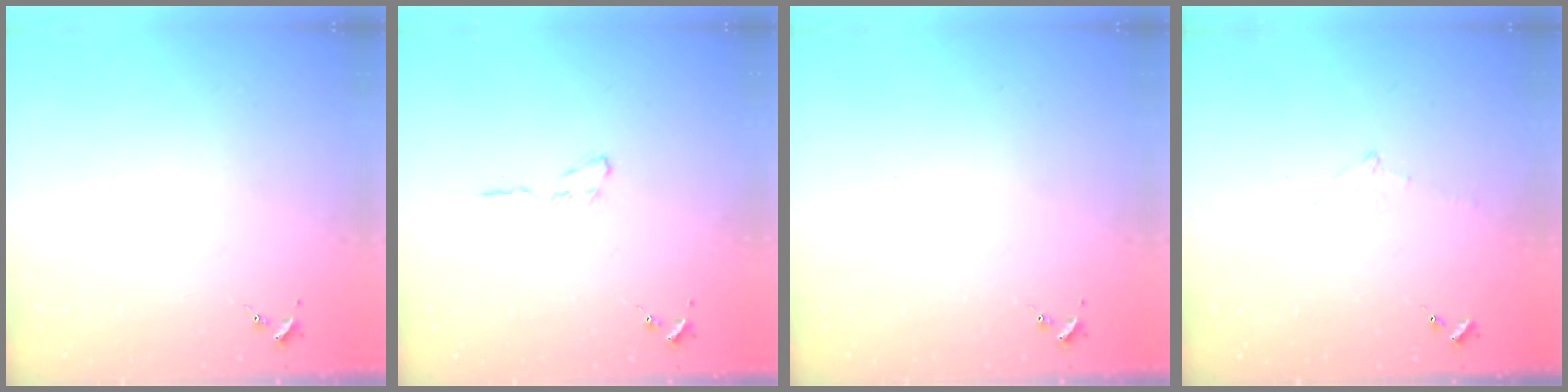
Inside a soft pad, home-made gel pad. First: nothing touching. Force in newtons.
{"total": 4.5, "press": 4.5, "slide": 0.5}
{"total": 0.0}
{"total": 6.7, "press": 6.7, "slide": 0.7}